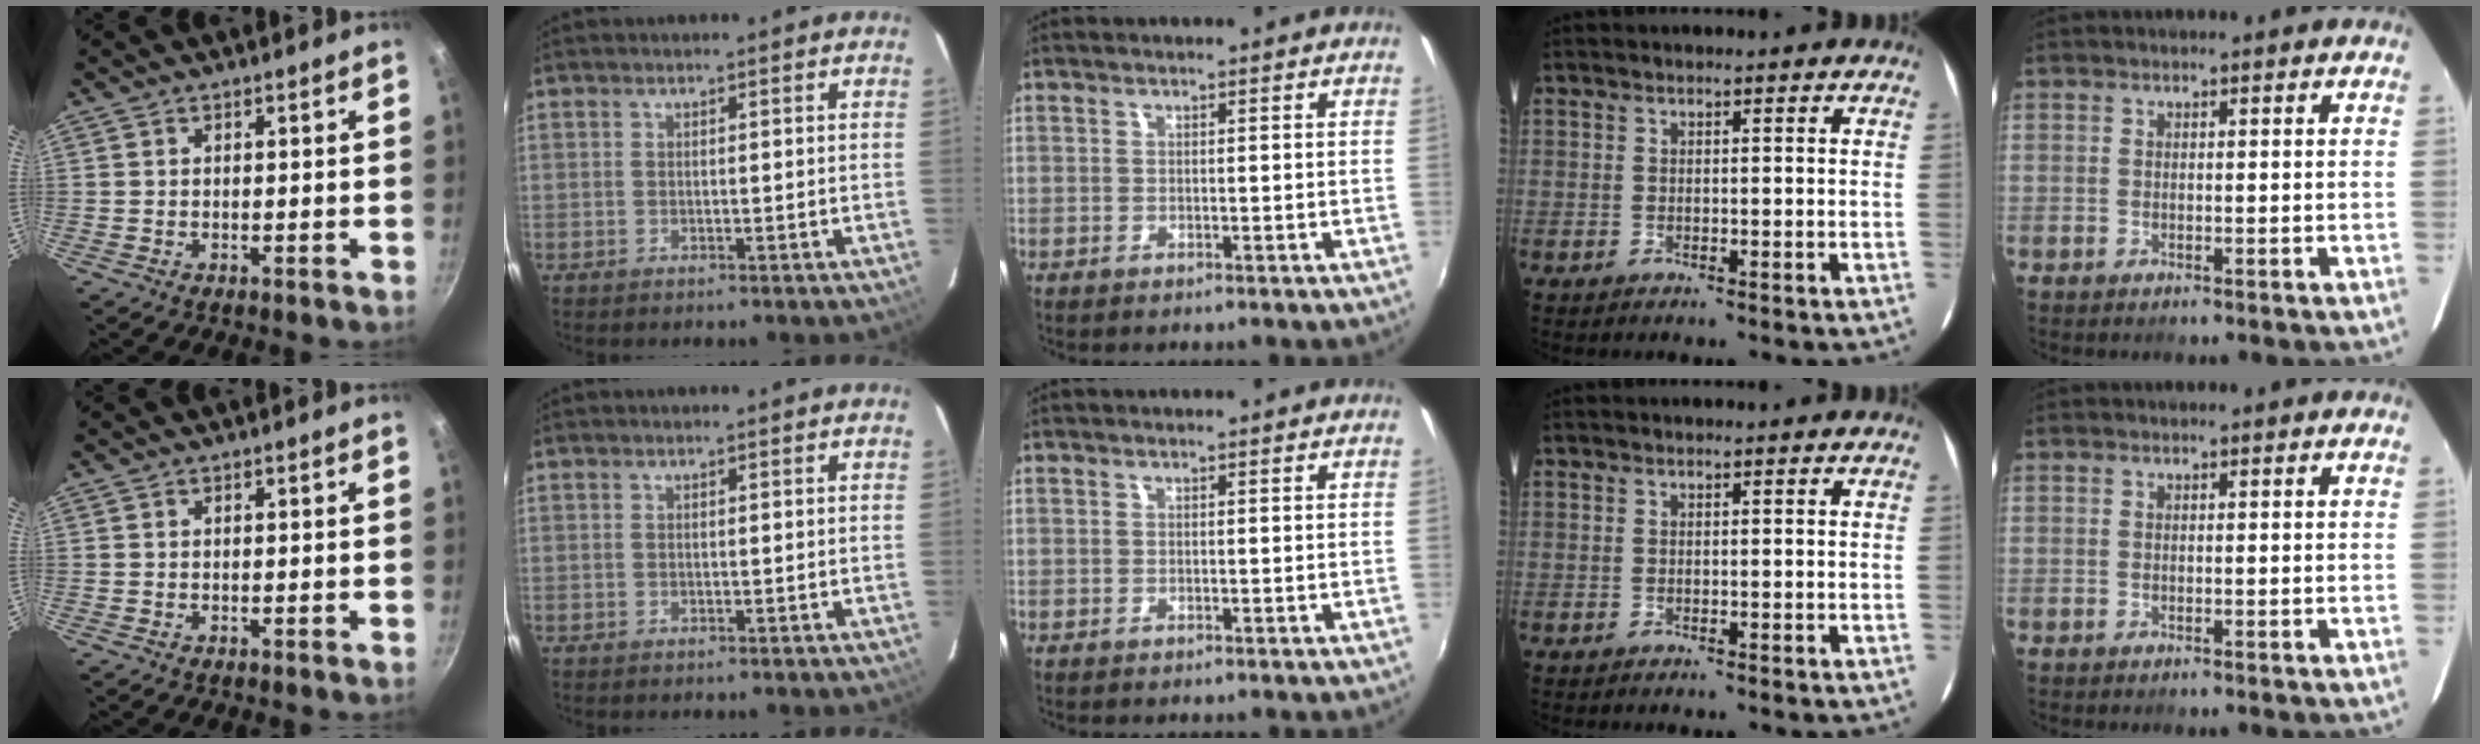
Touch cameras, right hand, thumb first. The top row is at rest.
{}